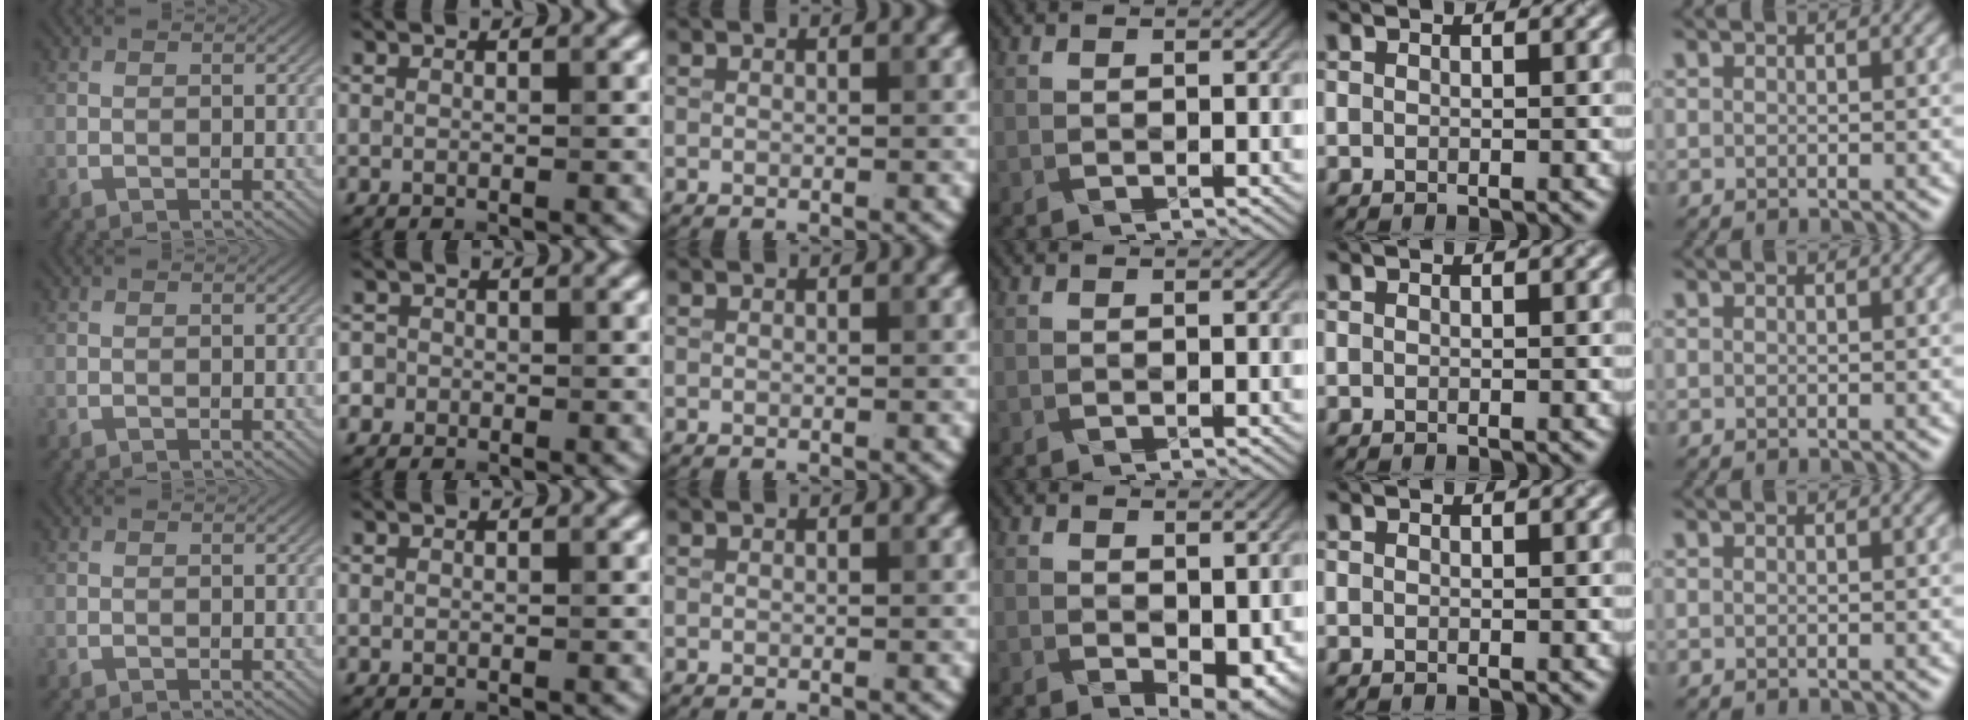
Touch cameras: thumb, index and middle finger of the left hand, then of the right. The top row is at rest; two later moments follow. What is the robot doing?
{"motion": "fold", "object": "plastic wrap"}